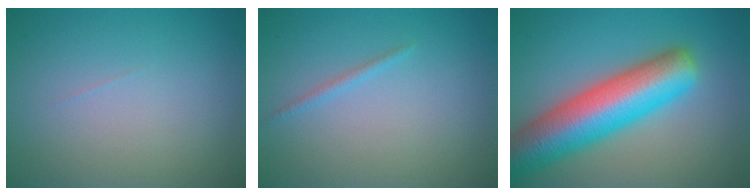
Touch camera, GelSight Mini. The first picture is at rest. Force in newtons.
{"total": 0.8, "press": 0.8, "slide": 0.0}
{"total": 10.8, "press": 10.8, "slide": 0.4}